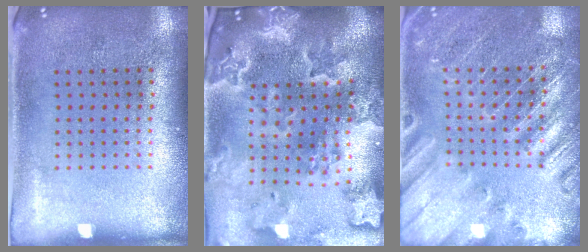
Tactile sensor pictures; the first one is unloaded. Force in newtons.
{"total": 4.2, "press": 3.5, "slide": 2.3}
{"total": 2.6, "press": 2.6, "slide": 0.2}